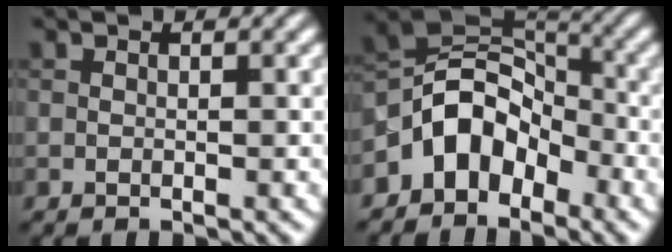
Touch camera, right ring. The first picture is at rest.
{"total": 6.0, "force": [-3.2, 4.1, 3.0], "torque": [-0.032, 0.014, -0.070]}